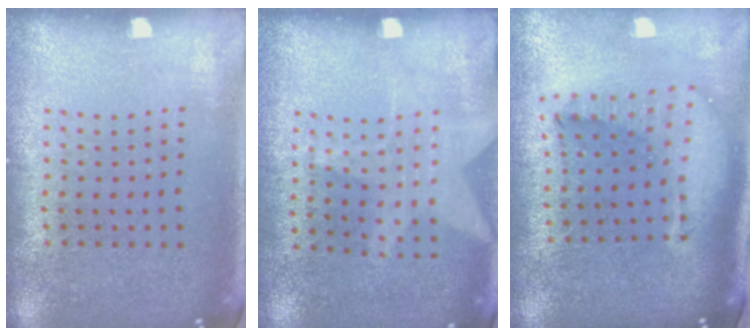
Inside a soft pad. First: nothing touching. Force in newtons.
{"total": 1.1, "press": 0.8, "slide": 0.8}
{"total": 2.1, "press": 1.7, "slide": 1.3}